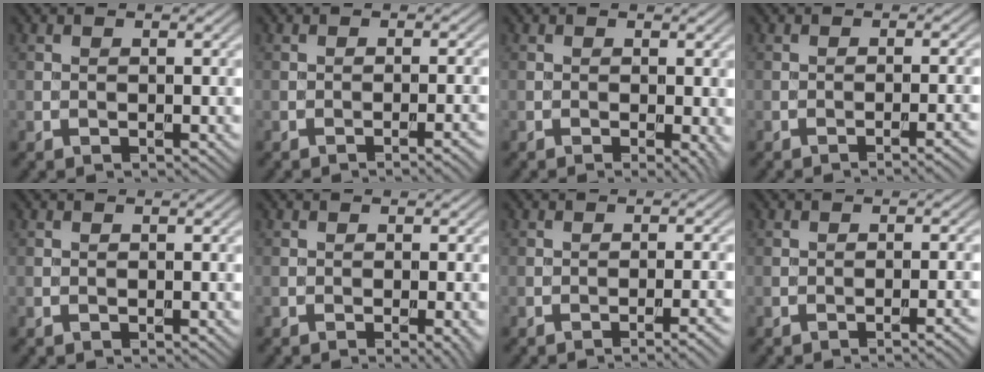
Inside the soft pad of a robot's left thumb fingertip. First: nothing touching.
{"total": 2.4, "force": [-1.2, 0.5, 2.1], "torque": [-0.023, 0.008, -0.023]}
{"total": 1.9, "force": [-0.3, 0.4, 1.8], "torque": [-0.025, -0.006, -0.006]}
{"total": 2.8, "force": [-1.5, 0.5, 2.2], "torque": [-0.026, 0.009, -0.029]}
{"total": 0.0}
{"total": 2.2, "force": [-0.8, 0.3, 2.0], "torque": [-0.029, -0.001, -0.014]}
{"total": 3.2, "force": [-1.7, 0.6, 2.6], "torque": [-0.033, 0.010, -0.032]}
{"total": 2.2, "force": [-1.2, 0.4, 1.8], "torque": [-0.017, 0.007, -0.024]}